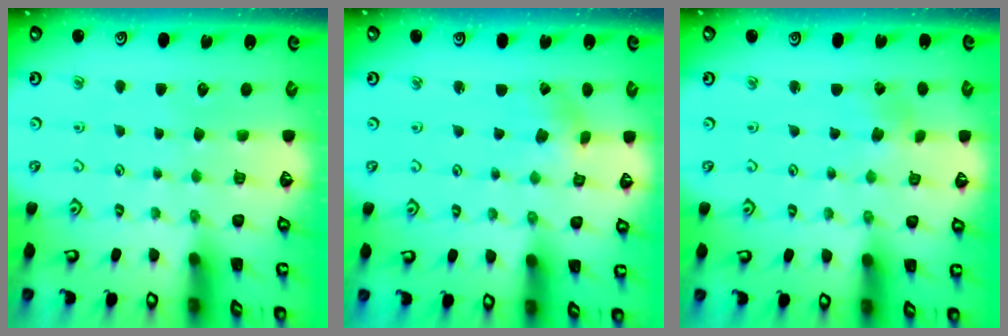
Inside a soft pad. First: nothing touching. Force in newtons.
{"total": 0.8, "press": 0.8, "slide": 0.1}
{"total": 2.6, "press": 2.6, "slide": 0.4}